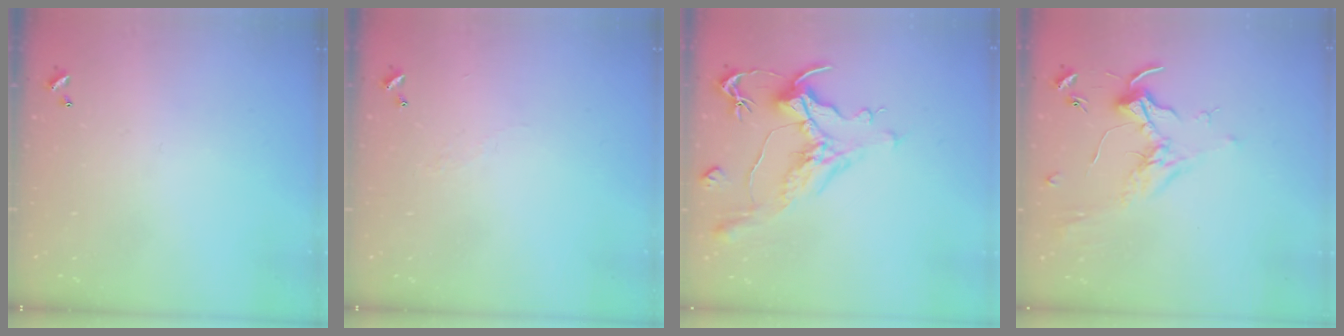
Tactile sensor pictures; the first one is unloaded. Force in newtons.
{"total": 3.1, "press": 3.0, "slide": 0.6}
{"total": 1.1, "press": 0.0, "slide": 1.1}
{"total": 1.7, "press": 1.5, "slide": 0.7}